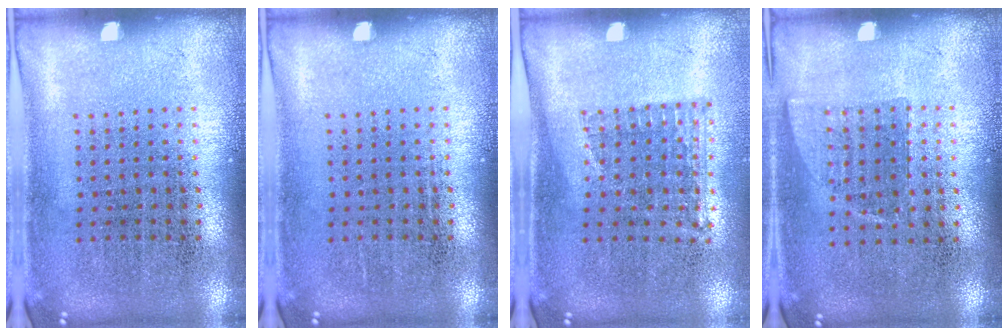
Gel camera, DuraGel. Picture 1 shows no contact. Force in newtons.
{"total": 0.0}
{"total": 1.0, "press": 0.8, "slide": 0.6}
{"total": 0.8, "press": 0.7, "slide": 0.3}